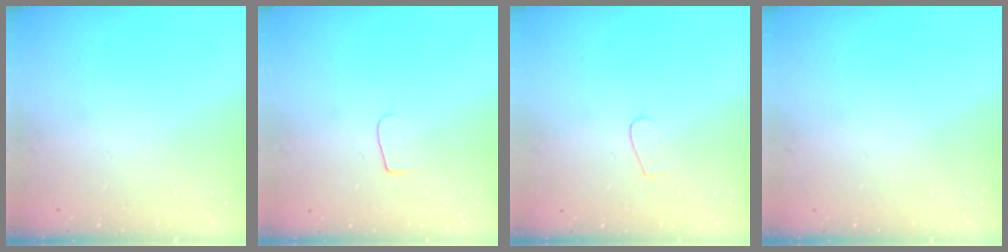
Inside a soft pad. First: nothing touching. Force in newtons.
{"total": 4.5, "press": 4.4, "slide": 0.6}
{"total": 3.1, "press": 3.1, "slide": 0.2}
{"total": 0.0}